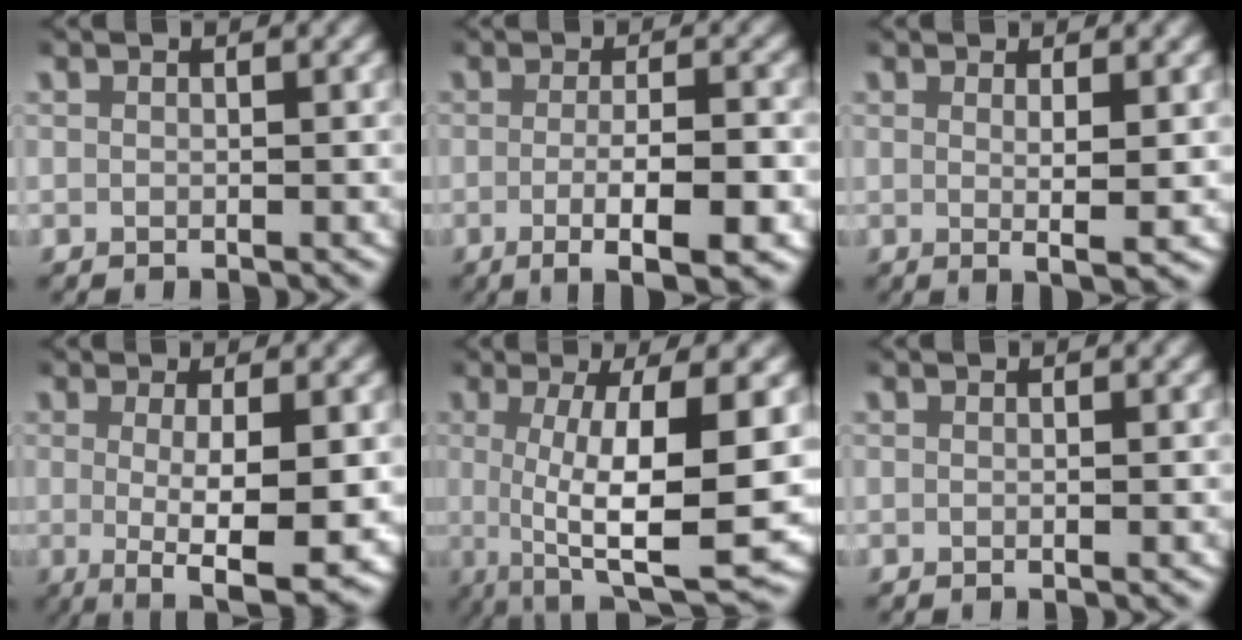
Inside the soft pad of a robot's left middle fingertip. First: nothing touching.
{"total": 6.2, "force": [-3.5, 1.0, 5.1], "torque": [-0.080, -0.018, -0.045]}
{"total": 2.4, "force": [0.4, -0.2, 2.4], "torque": [-0.045, -0.012, 0.011]}
{"total": 7.2, "force": [-2.6, 1.9, 6.4], "torque": [-0.104, -0.035, -0.023]}
{"total": 10.9, "force": [-0.8, 2.7, 10.5], "torque": [-0.161, -0.012, 0.001]}
{"total": 0.0}